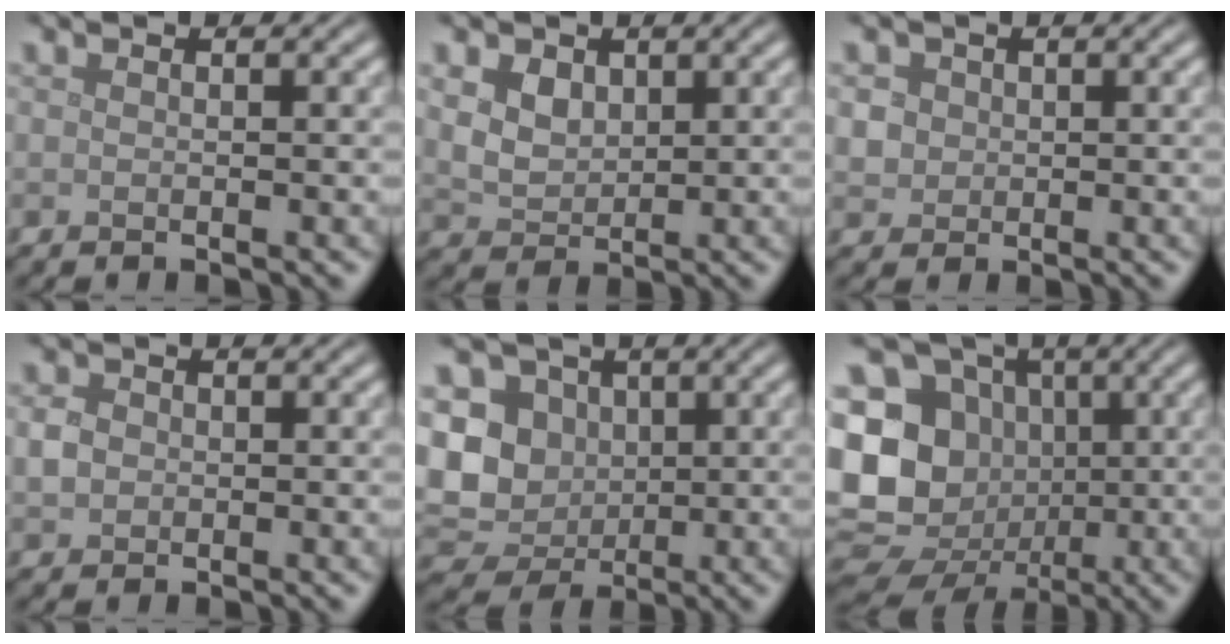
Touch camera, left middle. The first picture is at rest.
{"total": 4.1, "force": [1.9, 2.9, 2.2], "torque": [-0.057, 0.008, 0.038]}
{"total": 1.7, "force": [0.3, 1.6, 0.5], "torque": [-0.012, 0.000, 0.013]}
{"total": 1.6, "force": [0.0, 1.5, 0.7], "torque": [-0.014, 0.000, -0.004]}
{"total": 8.7, "force": [0.6, 7.4, 4.5], "torque": [-0.088, -0.007, -0.004]}
{"total": 16.5, "force": [-1.6, 14.9, 6.9], "torque": [-0.163, 0.004, -0.053]}